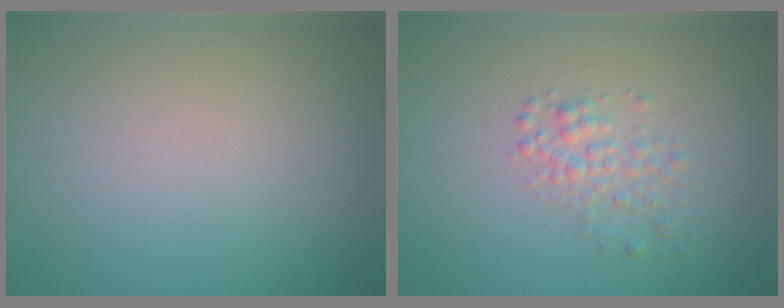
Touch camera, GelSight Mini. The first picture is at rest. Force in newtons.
{"total": 2.1, "press": 2.1, "slide": 0.1}